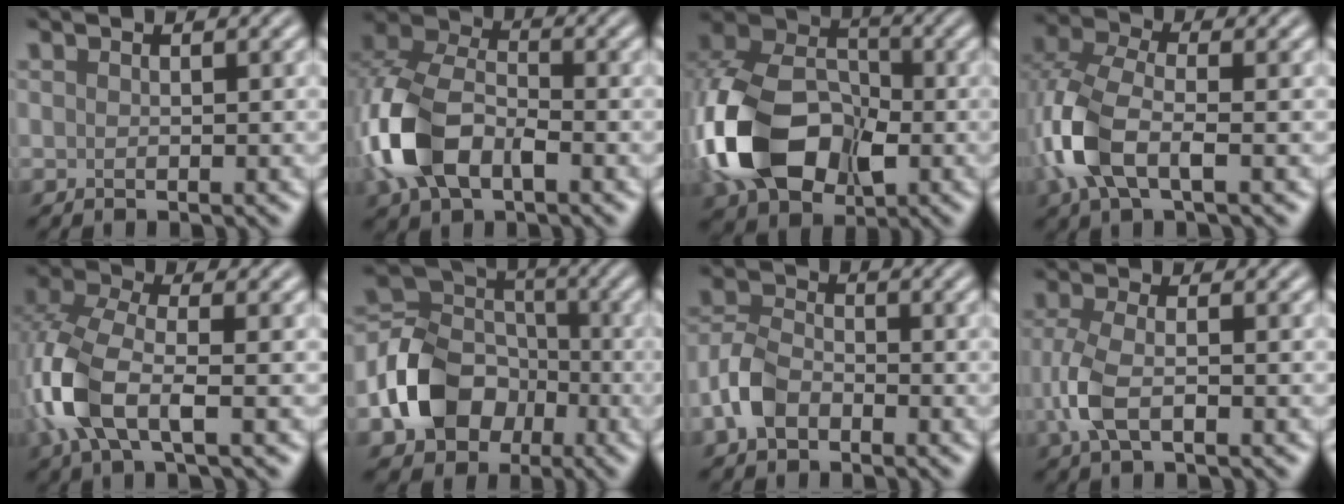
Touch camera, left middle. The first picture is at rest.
{"total": 8.9, "force": [-2.9, 5.4, 6.4], "torque": [-0.154, 0.008, -0.070]}
{"total": 12.9, "force": [-3.6, 8.8, 8.8], "torque": [-0.195, -0.010, -0.078]}
{"total": 6.5, "force": [-1.8, 3.3, 5.3], "torque": [-0.137, 0.006, -0.045]}
{"total": 7.1, "force": [-1.9, 3.4, 5.9], "torque": [-0.155, 0.006, -0.047]}
{"total": 9.2, "force": [-3.6, 7.2, 4.6], "torque": [-0.090, 0.002, -0.076]}
{"total": 4.4, "force": [-2.2, 2.9, 2.5], "torque": [-0.055, 0.009, -0.056]}
{"total": 3.8, "force": [-1.2, 1.7, 3.2], "torque": [-0.082, 0.001, -0.030]}